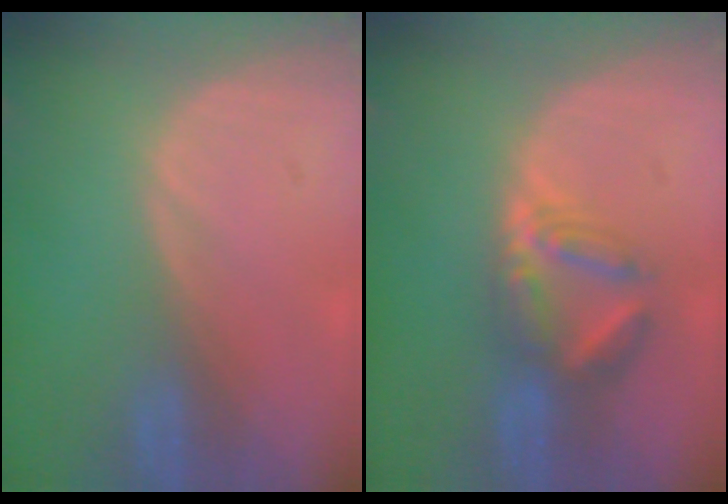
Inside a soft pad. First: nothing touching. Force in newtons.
{"total": 5.9, "press": 5.8, "slide": 0.9}